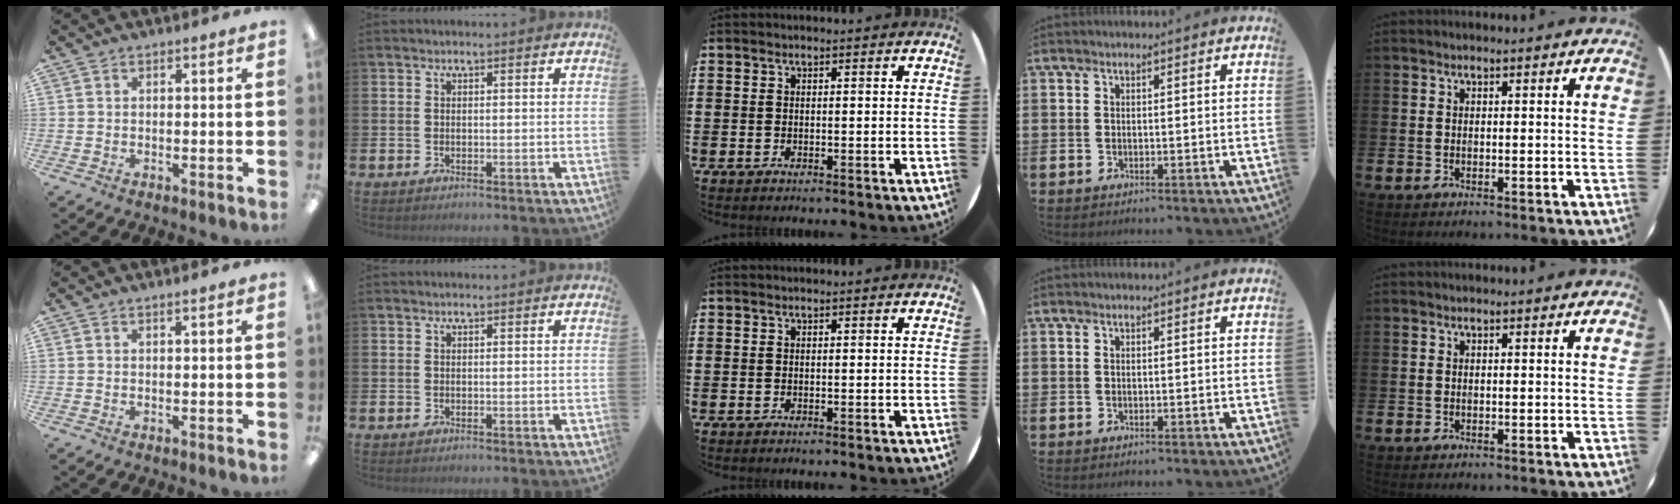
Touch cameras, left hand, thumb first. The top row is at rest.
{"thumb": {"total": 0.7, "force": [0.4, -0.1, 0.6], "torque": [-0.010, -0.002, 0.007]}}